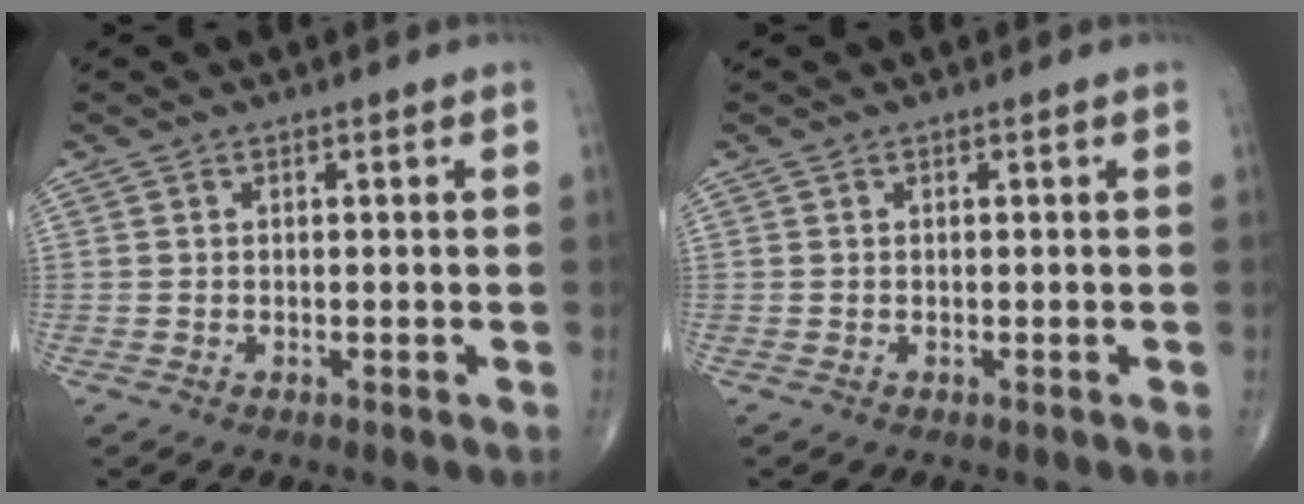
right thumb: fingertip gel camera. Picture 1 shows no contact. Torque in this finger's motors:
{"motor_torque": [0.00, 0.00, 0.04, 0.09, 0.00]}